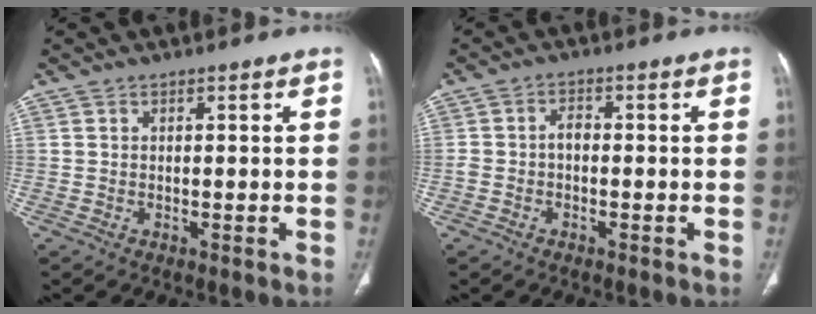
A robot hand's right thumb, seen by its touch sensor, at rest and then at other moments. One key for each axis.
{"total": 2.4, "fx": -0.5, "fy": 1.6, "fz": 1.7, "tx": -0.025, "ty": 0.013, "tz": -0.014}